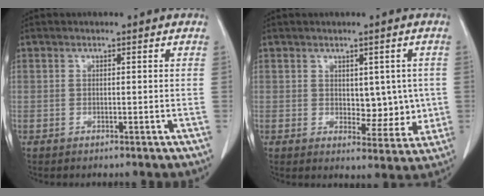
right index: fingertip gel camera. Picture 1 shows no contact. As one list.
[{"total": 5.7, "force": [0.4, 3.3, 4.6], "torque": [-0.044, 0.001, 0.019]}]